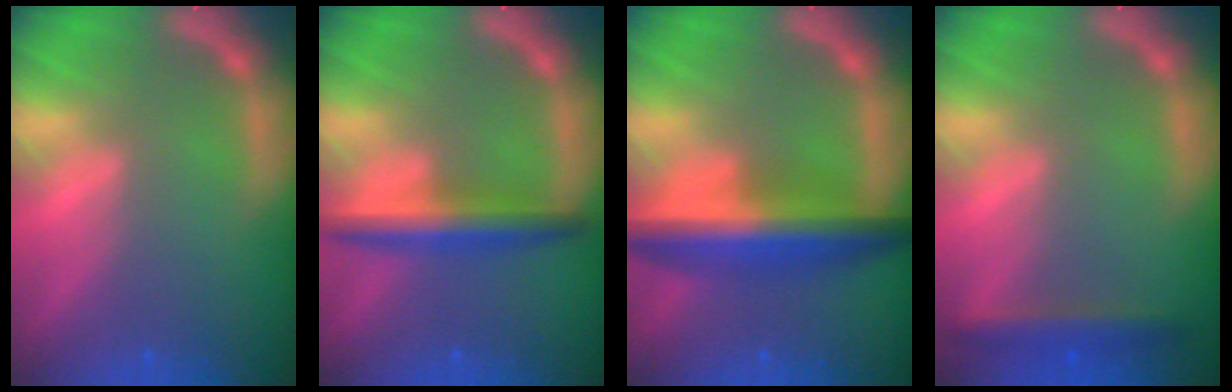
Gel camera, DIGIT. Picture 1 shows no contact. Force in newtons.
{"total": 4.5}
{"total": 8.0}
{"total": 3.0}